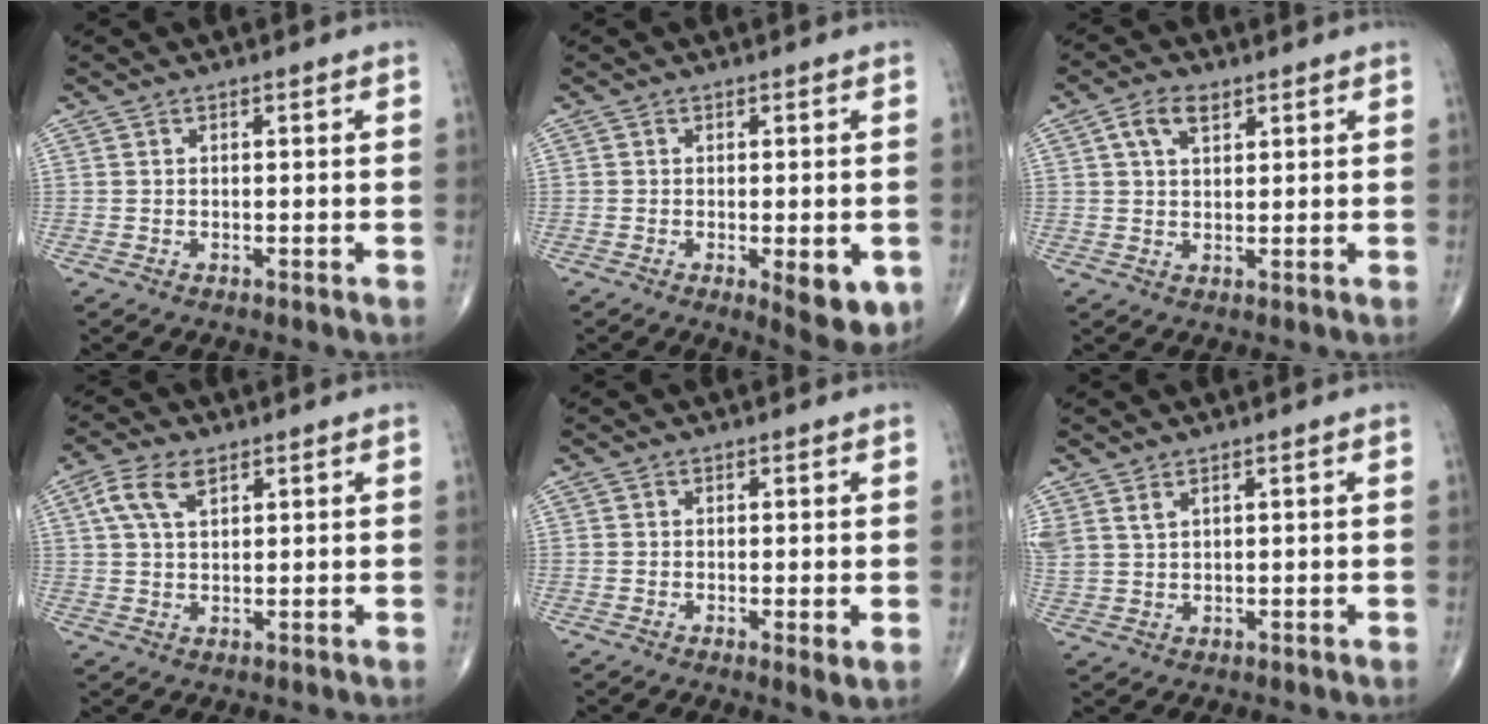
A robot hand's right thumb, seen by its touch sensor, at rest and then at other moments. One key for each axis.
{"total": 7.3, "fx": -2.2, "fy": 2.7, "fz": 6.4, "tx": -0.068, "ty": -0.012, "tz": -0.024}
{"total": 4.8, "fx": 2.3, "fy": 2.7, "fz": 3.2, "tx": -0.051, "ty": 0.001, "tz": 0.043}
{"total": 6.1, "fx": 2.8, "fy": 3.2, "fz": 4.4, "tx": -0.089, "ty": 0.006, "tz": 0.055}
{"total": 2.0, "fx": -0.1, "fy": 0.5, "fz": 1.9, "tx": -0.029, "ty": -0.008, "tz": -0.005}
{"total": 3.0, "fx": 2.1, "fy": 1.3, "fz": 1.8, "tx": -0.042, "ty": -0.002, "tz": 0.054}